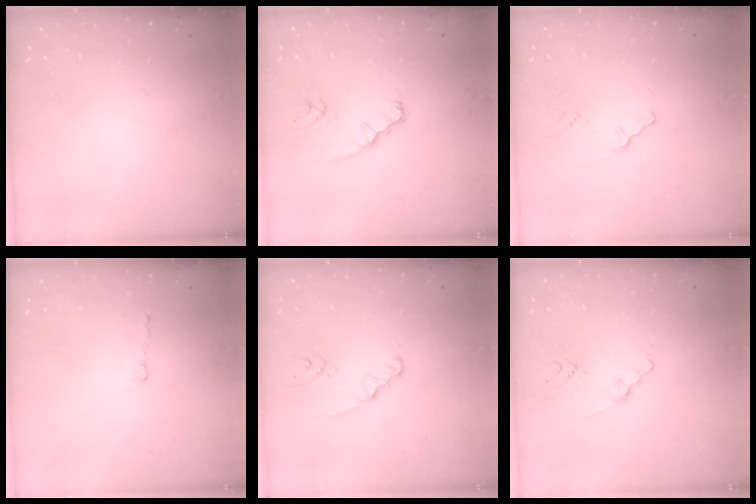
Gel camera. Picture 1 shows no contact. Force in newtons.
{"total": 2.7, "press": 2.7, "slide": 0.4}
{"total": 0.9, "press": 0.8, "slide": 0.2}
{"total": 2.3, "press": 2.3, "slide": 0.2}
{"total": 2.4, "press": 2.4, "slide": 0.3}
{"total": 1.5, "press": 1.4, "slide": 0.7}